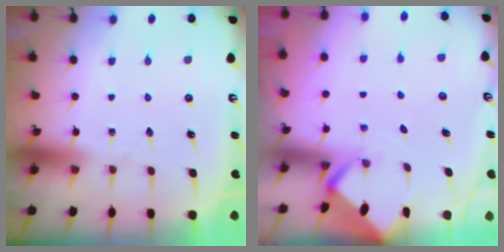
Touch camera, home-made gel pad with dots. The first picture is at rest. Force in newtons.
{"total": 2.2, "press": 2.2, "slide": 0.1}